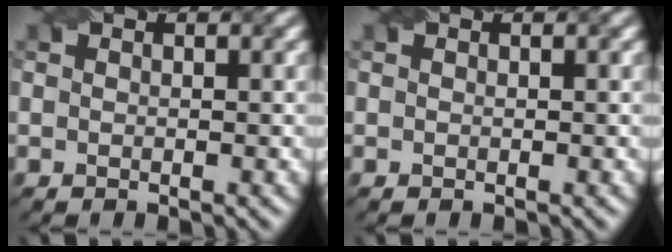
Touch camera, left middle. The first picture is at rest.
{"total": 0.0}